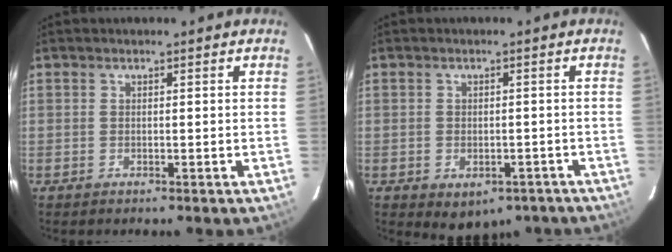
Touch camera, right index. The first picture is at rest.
{"total": 7.2, "force": [-4.2, 4.9, 3.3], "torque": [-0.052, 0.000, -0.033]}